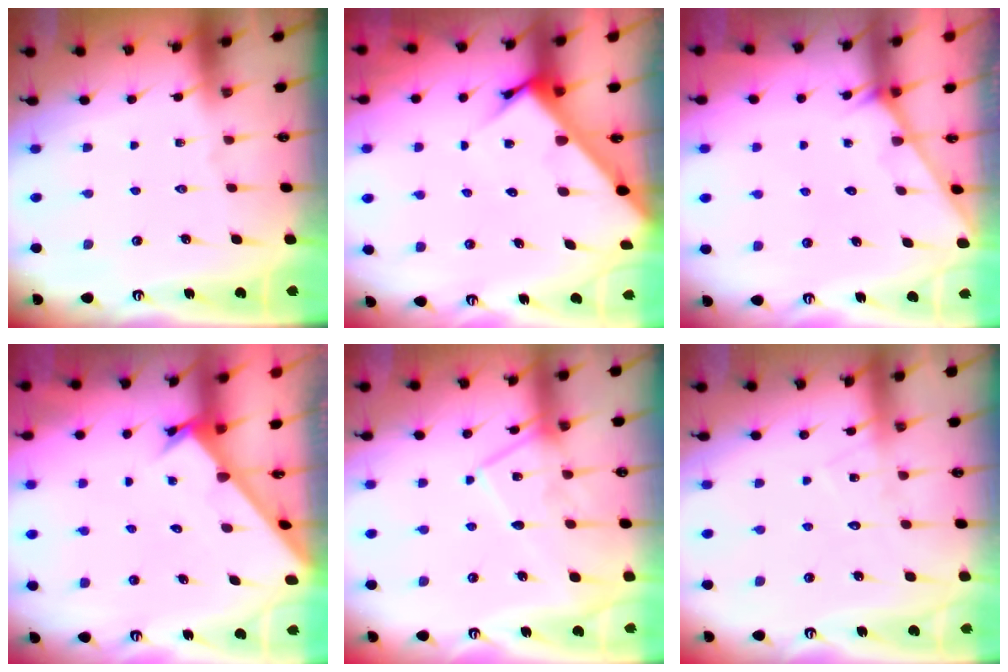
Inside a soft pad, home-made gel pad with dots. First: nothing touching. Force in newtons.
{"total": 5.5, "press": 5.5, "slide": 0.5}
{"total": 2.1, "press": 2.1, "slide": 0.2}
{"total": 2.7, "press": 2.7, "slide": 0.3}
{"total": 13.4, "press": 13.4, "slide": 1.3}
{"total": 8.4, "press": 8.4, "slide": 0.5}